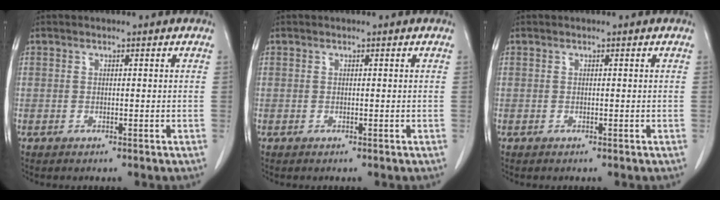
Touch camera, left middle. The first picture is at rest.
{"total": 0.0}
{"total": 0.0}